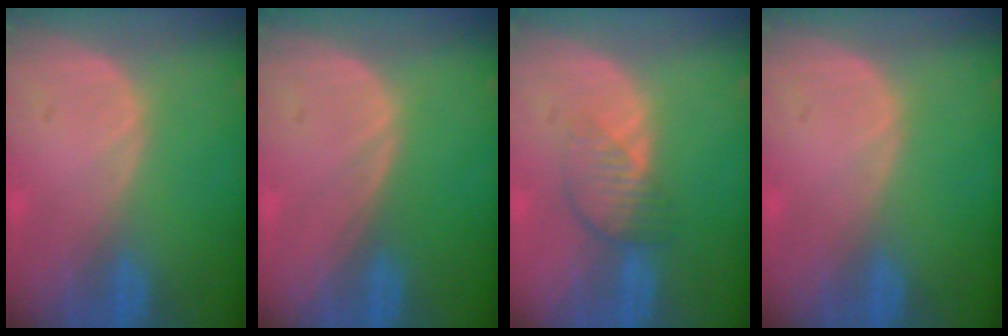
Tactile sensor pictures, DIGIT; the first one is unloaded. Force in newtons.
{"total": 0.0}
{"total": 3.9, "press": 3.7, "slide": 1.4}
{"total": 0.0}